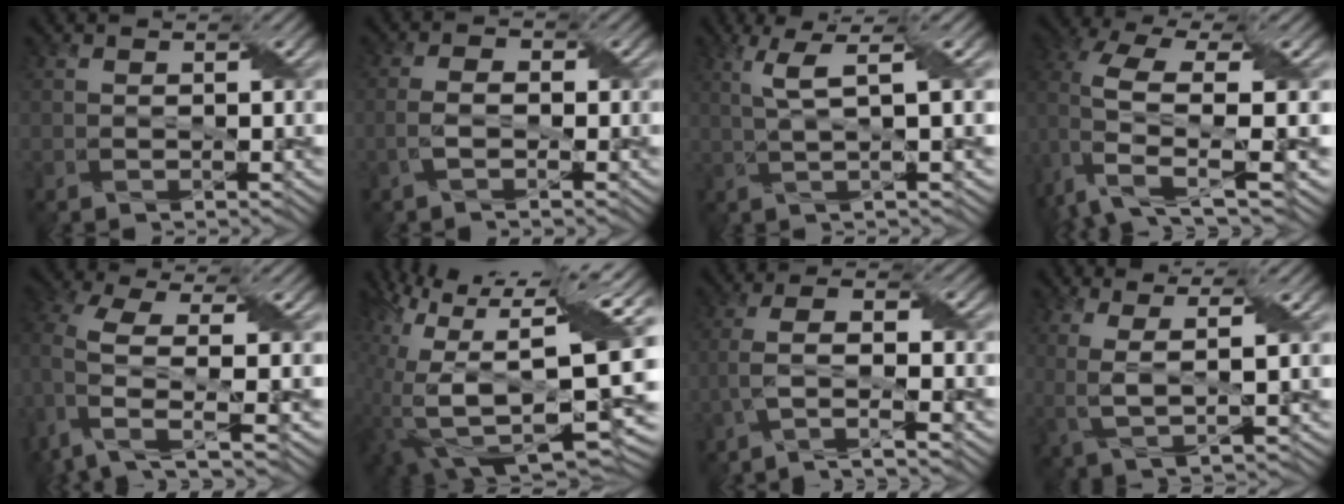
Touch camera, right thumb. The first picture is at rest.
{"total": 2.0, "force": [-0.9, 0.9, 1.5], "torque": [-0.037, 0.002, -0.023]}
{"total": 6.2, "force": [1.6, 0.7, 6.0], "torque": [-0.112, 0.014, 0.033]}
{"total": 10.7, "force": [2.9, 4.0, 9.4], "torque": [-0.211, -0.001, 0.052]}
{"total": 7.4, "force": [1.3, 3.2, 6.5], "torque": [-0.145, -0.001, 0.017]}
{"total": 16.3, "force": [1.7, 7.6, 14.4], "torque": [-0.288, -0.042, 0.066]}
{"total": 5.3, "force": [-2.2, 1.3, 4.6], "torque": [-0.088, 0.007, -0.053]}
{"total": 4.6, "force": [1.6, 0.9, 4.2], "torque": [-0.100, 0.000, 0.037]}